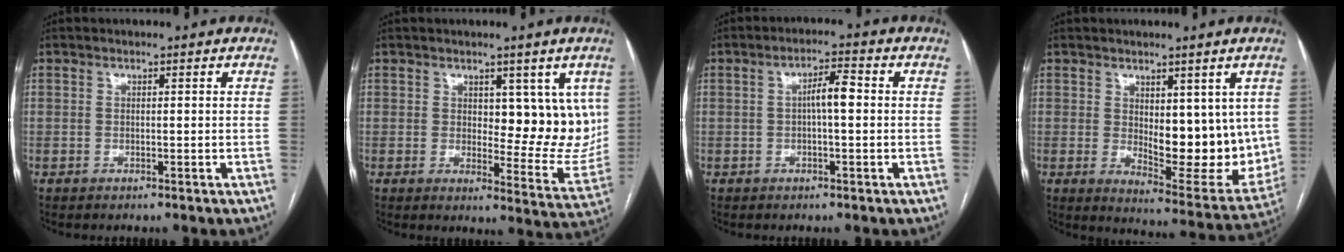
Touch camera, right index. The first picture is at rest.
{"total": 9.3, "force": [3.0, 4.5, 7.6], "torque": [-0.074, -0.008, 0.045]}
{"total": 4.0, "force": [0.1, 0.7, 3.9], "torque": [-0.066, 0.012, 0.000]}
{"total": 12.6, "force": [1.7, 5.4, 11.2], "torque": [-0.138, -0.021, 0.042]}